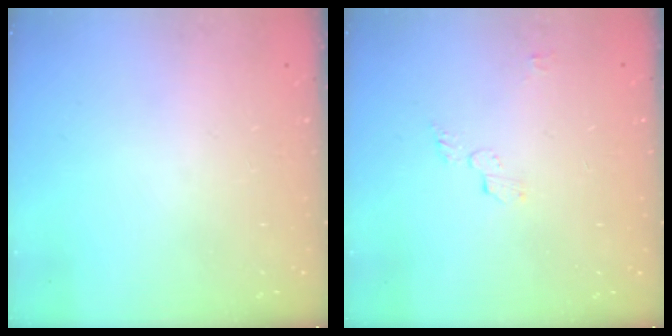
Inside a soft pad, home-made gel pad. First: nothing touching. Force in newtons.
{"total": 4.1, "press": 4.0, "slide": 0.3}